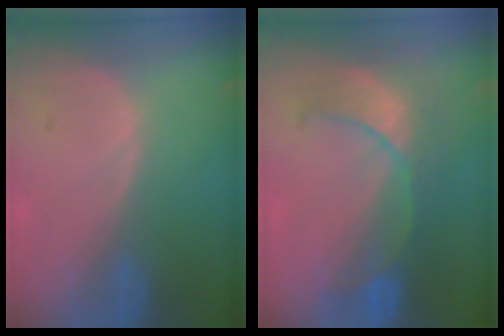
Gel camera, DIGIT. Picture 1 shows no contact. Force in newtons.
{"total": 8.1, "press": 7.9, "slide": 2.0}